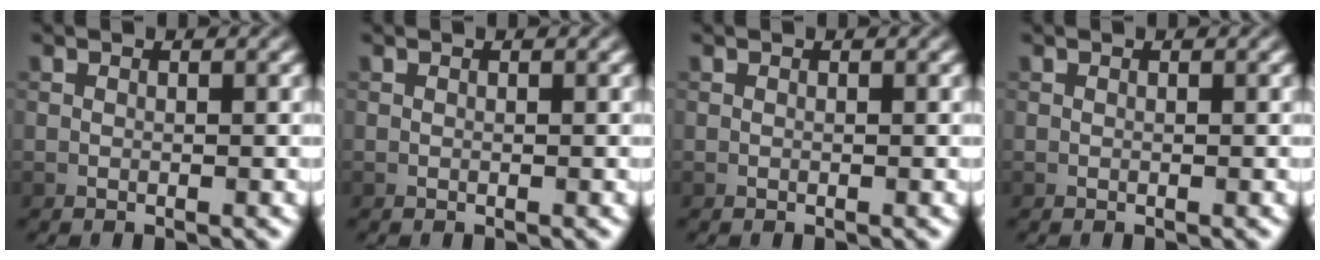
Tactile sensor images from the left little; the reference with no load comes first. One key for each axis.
{"total": 0.0}
{"total": 0.0}
{"total": 0.0}